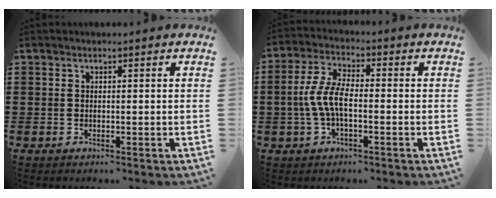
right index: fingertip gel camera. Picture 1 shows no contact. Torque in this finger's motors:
{"motor_torque": [1.27, 0.13, 0.63, 0.21]}